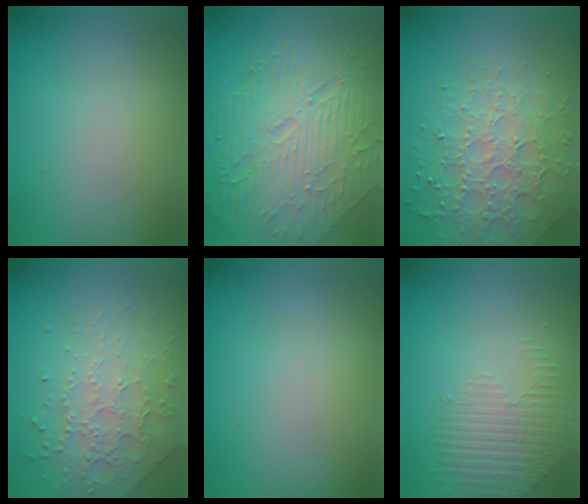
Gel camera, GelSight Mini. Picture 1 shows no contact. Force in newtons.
{"total": 10.3, "press": 6.8, "slide": 7.8}
{"total": 4.6, "press": 4.4, "slide": 1.2}
{"total": 4.6, "press": 3.1, "slide": 3.4}
{"total": 0.0}
{"total": 1.5, "press": 0.9, "slide": 1.2}